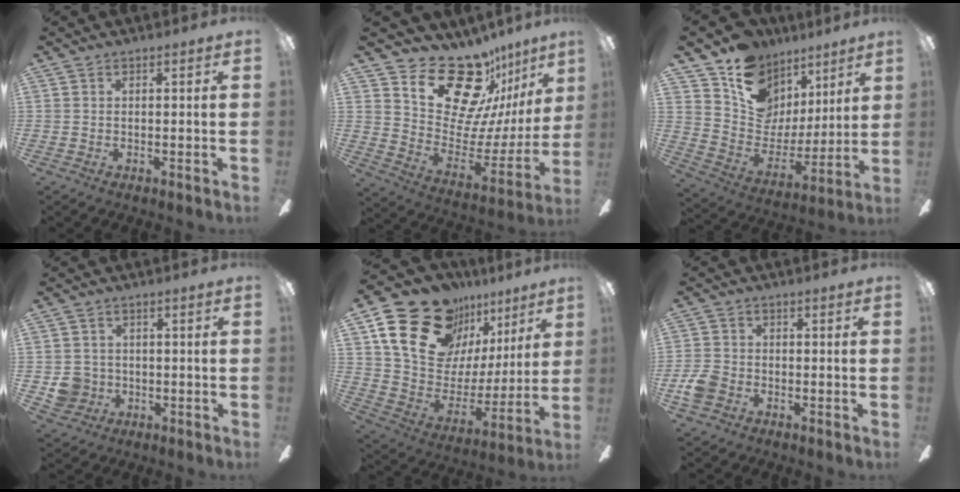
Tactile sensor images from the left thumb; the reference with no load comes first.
{"total": 23.2, "force": [18.2, 10.6, 9.7], "torque": [-0.128, -0.143, 0.327]}
{"total": 13.2, "force": [8.7, 9.4, 3.2], "torque": [-0.077, -0.069, 0.167]}
{"total": 6.1, "force": [-0.9, 5.8, 1.4], "torque": [-0.031, 0.010, -0.013]}
{"total": 23.3, "force": [15.1, 14.4, 10.3], "torque": [-0.179, -0.084, 0.294]}
{"total": 5.6, "force": [-2.5, 4.2, 2.7], "torque": [-0.059, 0.018, -0.047]}